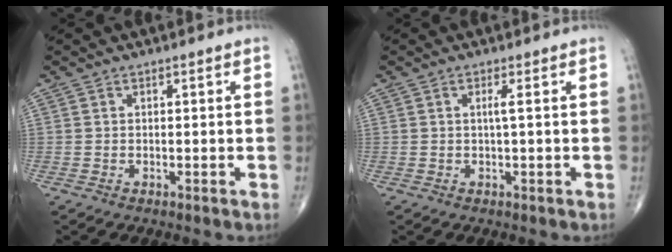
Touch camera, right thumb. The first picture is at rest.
{"total": 1.2, "force": [0.1, -0.3, 1.2], "torque": [-0.029, -0.001, 0.002]}